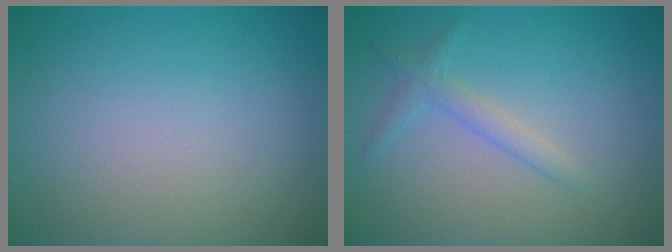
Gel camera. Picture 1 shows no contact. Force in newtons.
{"total": 1.7, "press": 1.6, "slide": 0.2}